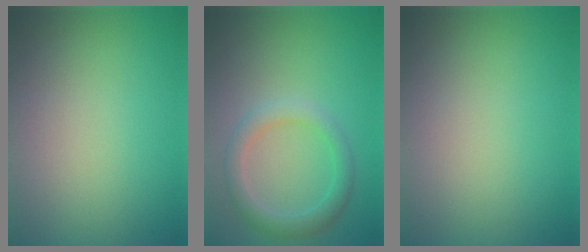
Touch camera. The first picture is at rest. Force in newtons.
{"total": 2.7, "press": 2.7, "slide": 0.1}
{"total": 0.0}